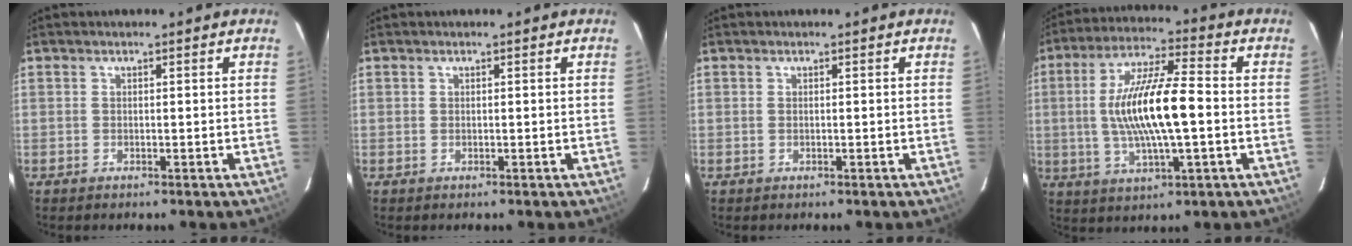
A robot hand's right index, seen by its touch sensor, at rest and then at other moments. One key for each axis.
{"total": 0.0}
{"total": 0.0}
{"total": 14.9, "fx": -0.8, "fy": 3.3, "fz": 14.5, "tx": -0.276, "ty": 0.006, "tz": -0.014}